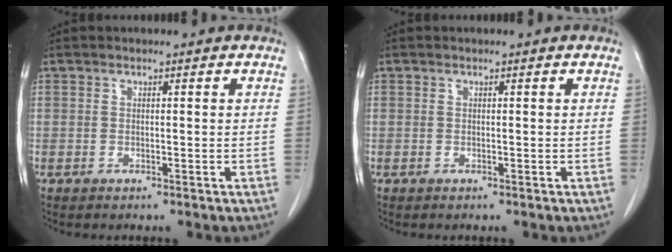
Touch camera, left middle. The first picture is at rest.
{"total": 0.0}